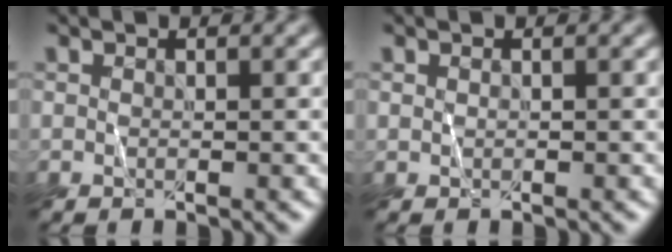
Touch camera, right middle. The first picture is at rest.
{"total": 0.0}